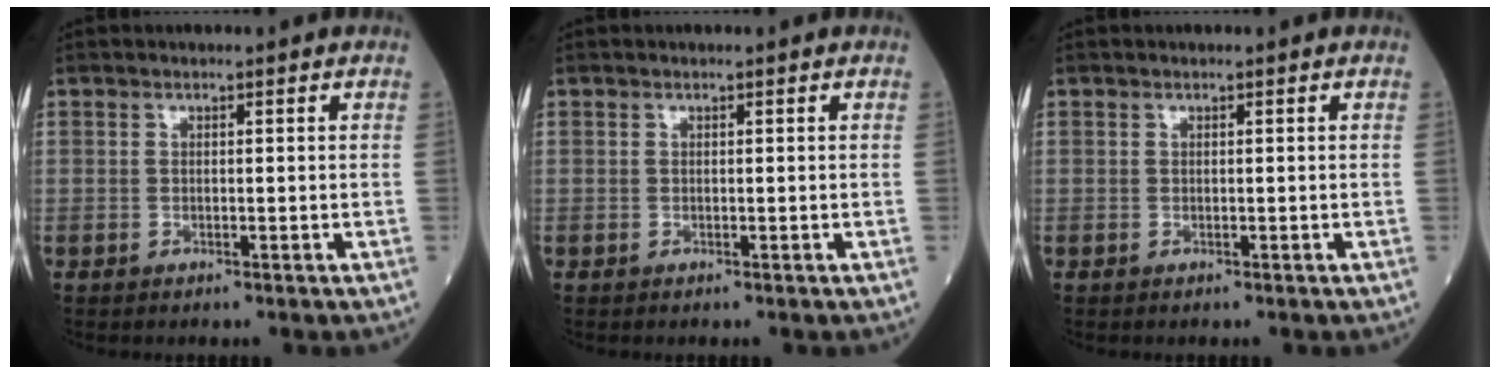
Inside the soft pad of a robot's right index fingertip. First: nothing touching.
{"total": 0.0}
{"total": 0.0}